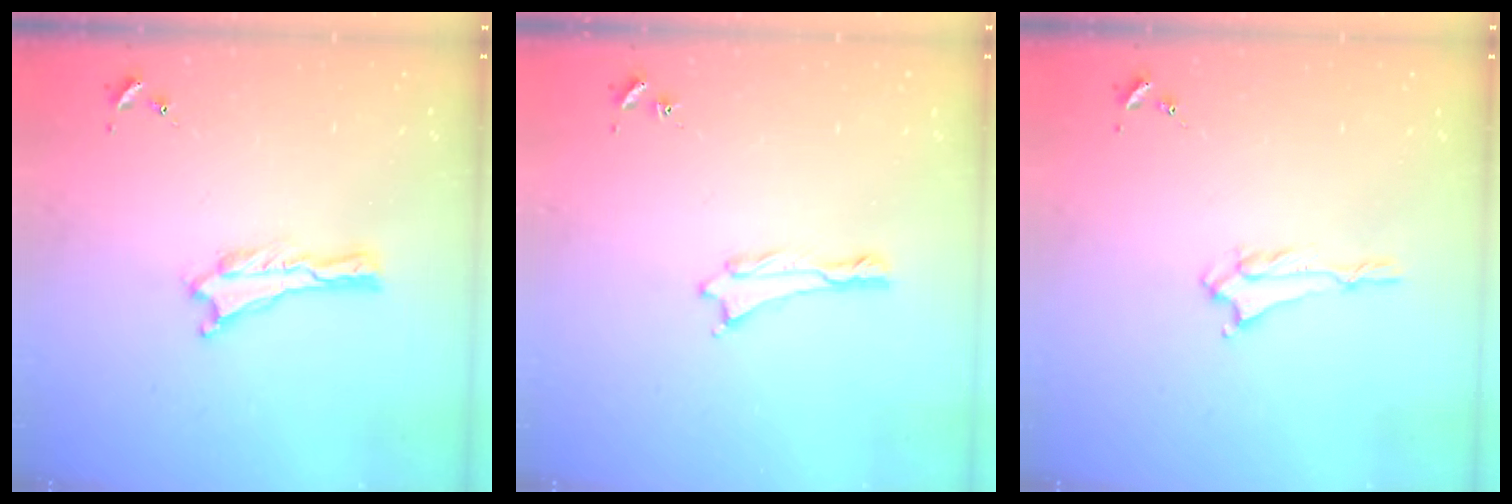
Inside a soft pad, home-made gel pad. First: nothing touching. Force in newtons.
{"total": 0.6, "press": 0.5, "slide": 0.2}
{"total": 1.4, "press": 1.3, "slide": 0.2}